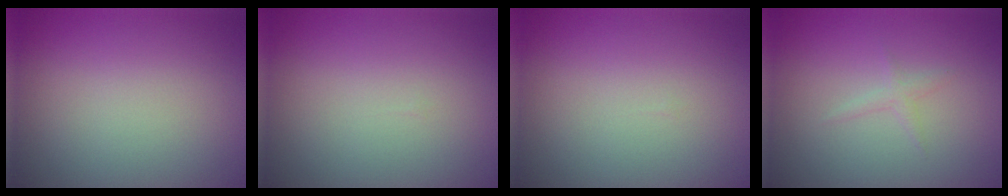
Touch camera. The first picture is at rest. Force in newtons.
{"total": 0.0}
{"total": 0.0}
{"total": 0.9, "press": 0.9, "slide": 0.0}